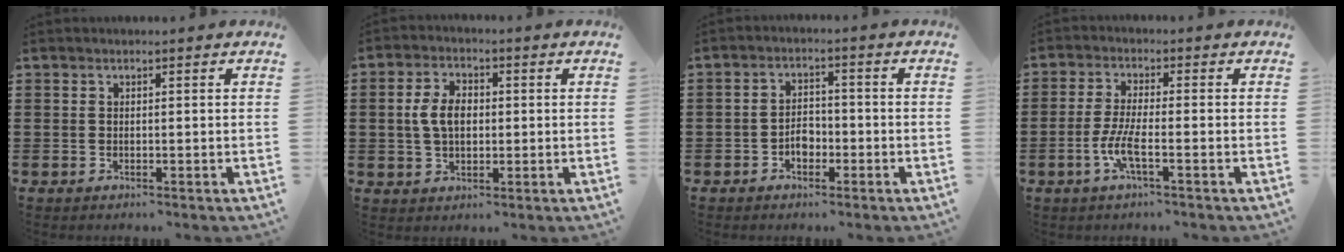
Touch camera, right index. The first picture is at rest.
{"total": 5.6, "force": [0.2, 3.5, 4.4], "torque": [-0.104, 0.008, -0.003]}
{"total": 3.2, "force": [-1.4, 2.1, 1.9], "torque": [-0.038, 0.006, -0.029]}
{"total": 5.0, "force": [-2.1, 0.9, 4.5], "torque": [-0.103, -0.011, -0.045]}